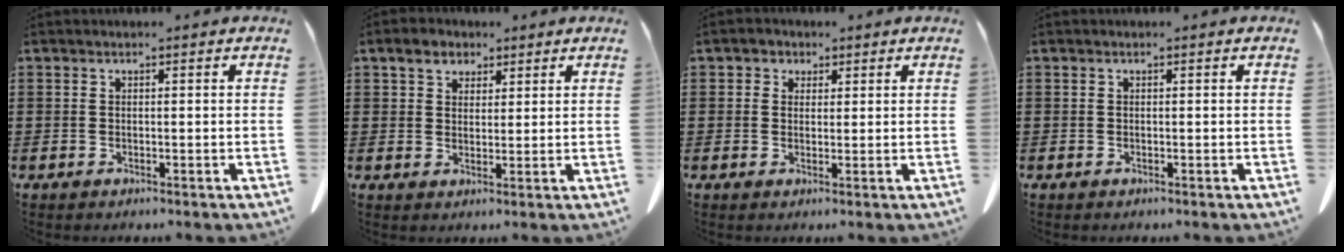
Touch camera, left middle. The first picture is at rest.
{"total": 4.0, "force": [2.8, 2.4, 1.5], "torque": [-0.034, 0.007, 0.051]}
{"total": 1.8, "force": [1.2, 1.3, 0.1], "torque": [-0.010, 0.007, 0.022]}
{"total": 0.0}